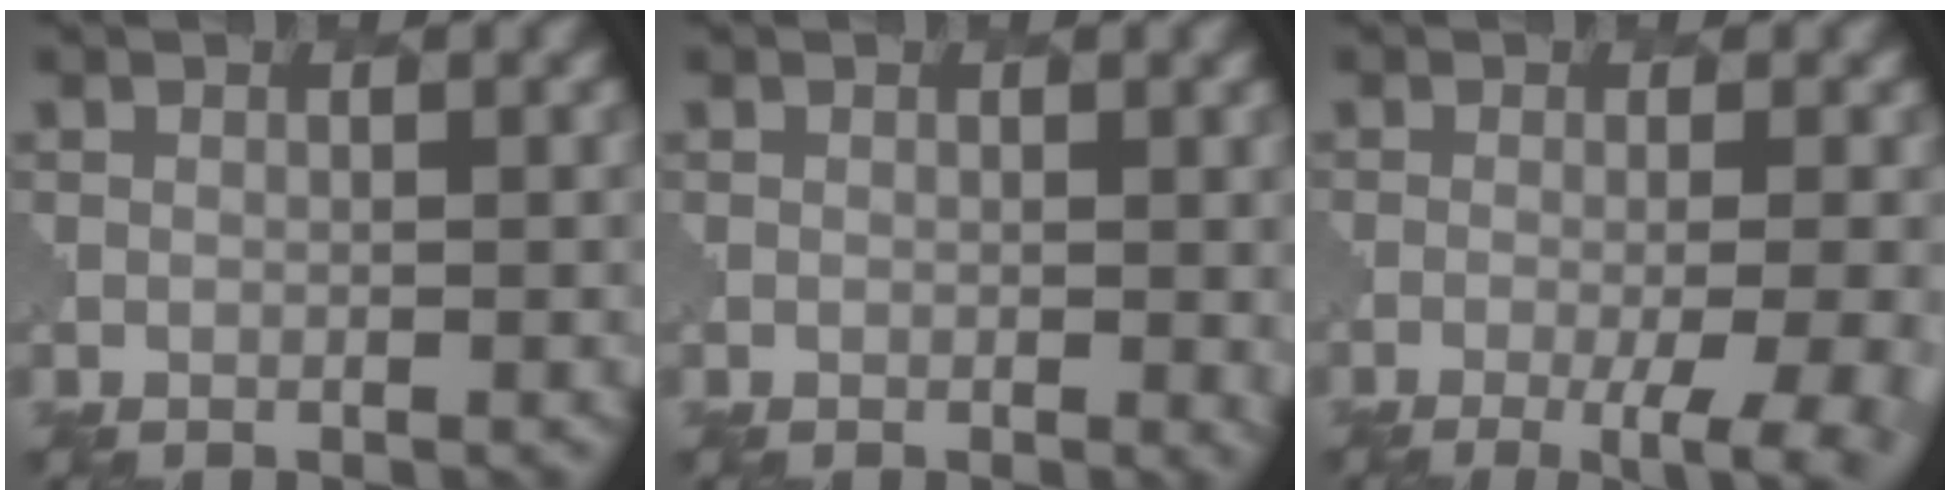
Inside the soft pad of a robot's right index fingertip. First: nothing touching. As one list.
[{"total": 1.5, "force": [0.3, 0.6, 1.3], "torque": [-0.020, -0.003, 0.007]}, {"total": 8.5, "force": [-3.3, 3.2, 7.2], "torque": [-0.062, 0.002, -0.035]}]